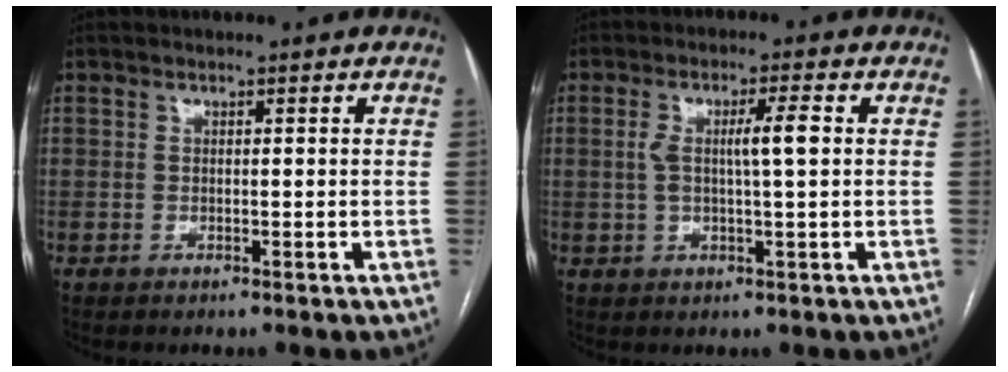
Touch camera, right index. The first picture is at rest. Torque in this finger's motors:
{"motor_torque": [0.20, 0.06, 0.13, 0.08]}